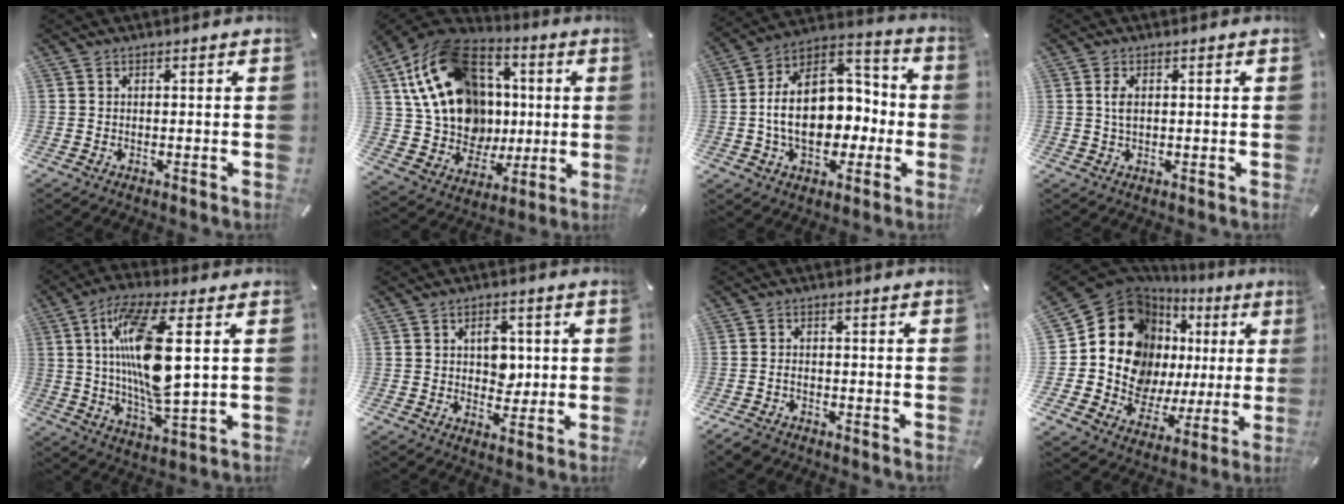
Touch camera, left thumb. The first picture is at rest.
{"total": 22.9, "force": [4.7, 18.6, 12.6], "torque": [-0.233, -0.015, 0.101]}
{"total": 19.2, "force": [-1.6, 14.2, 12.9], "torque": [-0.211, 0.006, -0.022]}
{"total": 2.6, "force": [0.6, 1.2, 2.2], "torque": [-0.056, 0.004, 0.006]}
{"total": 17.2, "force": [3.7, 4.9, 16.0], "torque": [-0.340, -0.013, 0.049]}
{"total": 5.7, "force": [0.9, 4.4, 3.5], "torque": [-0.033, -0.005, 0.007]}
{"total": 2.6, "force": [-1.8, 1.5, 1.1], "torque": [-0.027, 0.007, -0.036]}
{"total": 20.0, "force": [4.7, 16.5, 10.3], "torque": [-0.183, -0.044, 0.098]}